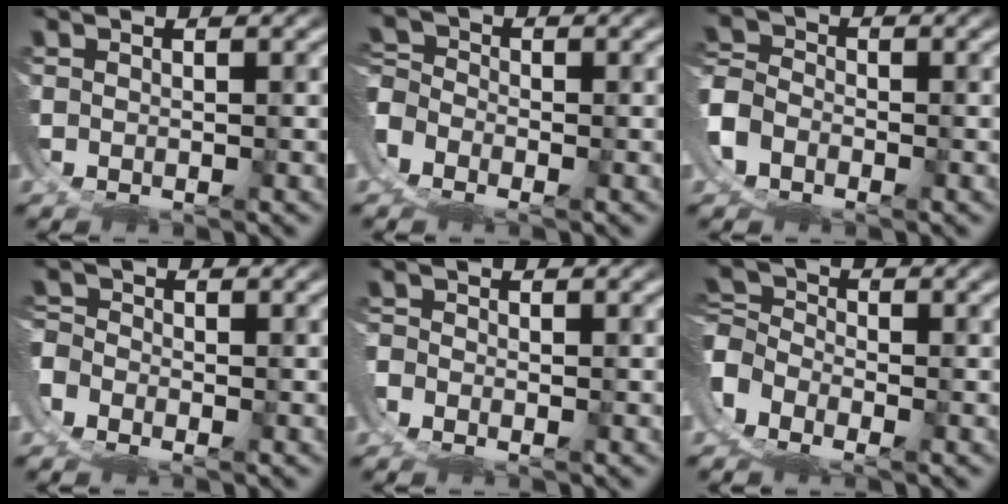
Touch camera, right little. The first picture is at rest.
{"total": 4.5, "force": [-2.0, 3.9, 0.9], "torque": [-0.037, -0.013, -0.042]}
{"total": 4.1, "force": [-1.5, 3.7, 0.7], "torque": [-0.045, -0.008, -0.034]}
{"total": 2.7, "force": [-1.5, 2.2, 0.2], "torque": [-0.012, -0.003, -0.037]}
{"total": 1.2, "force": [-1.0, 0.7, 0.1], "torque": [-0.005, -0.005, -0.023]}
{"total": 7.6, "force": [-2.4, 6.7, 2.5], "torque": [-0.084, -0.029, -0.045]}